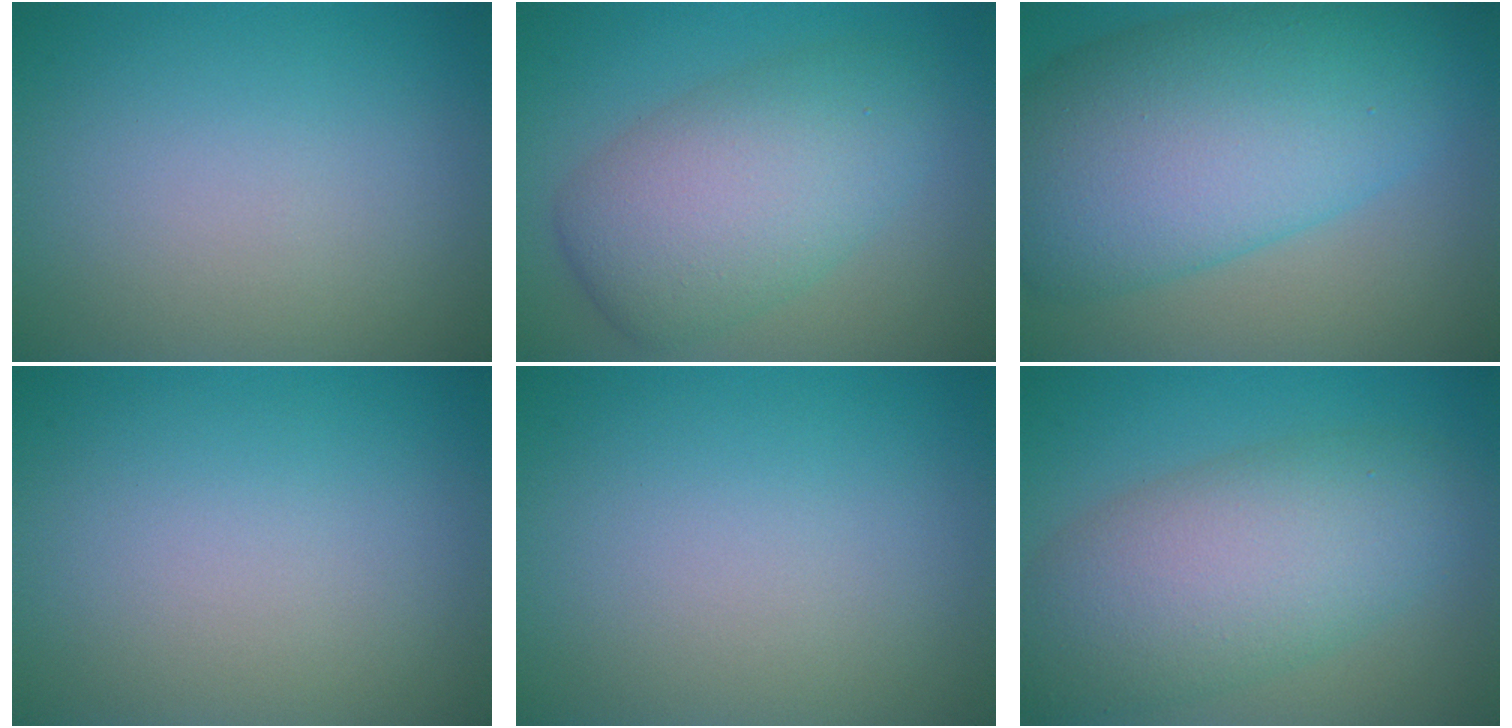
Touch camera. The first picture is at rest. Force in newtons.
{"total": 7.4, "press": 7.4, "slide": 0.1}
{"total": 12.9, "press": 12.9, "slide": 0.2}
{"total": 0.0}
{"total": 0.0}
{"total": 8.3, "press": 8.2, "slide": 0.7}